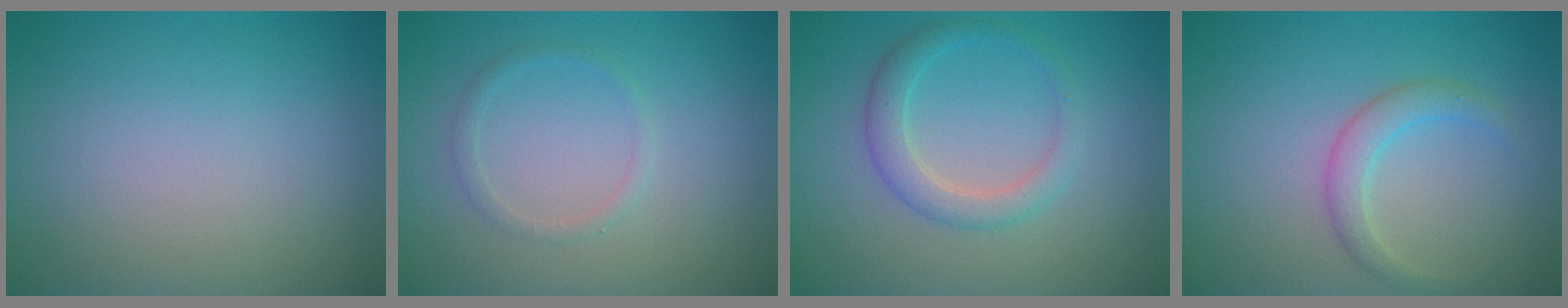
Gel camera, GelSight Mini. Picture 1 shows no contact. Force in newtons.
{"total": 1.0, "press": 1.0, "slide": 0.1}
{"total": 2.7, "press": 2.7, "slide": 0.1}
{"total": 2.3, "press": 2.3, "slide": 0.0}